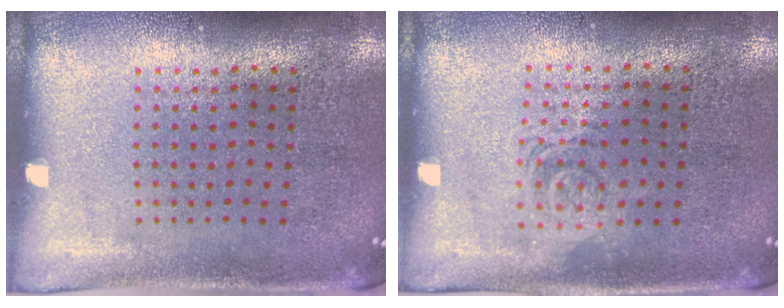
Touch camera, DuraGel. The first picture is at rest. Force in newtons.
{"total": 1.2, "press": 1.2, "slide": 0.2}